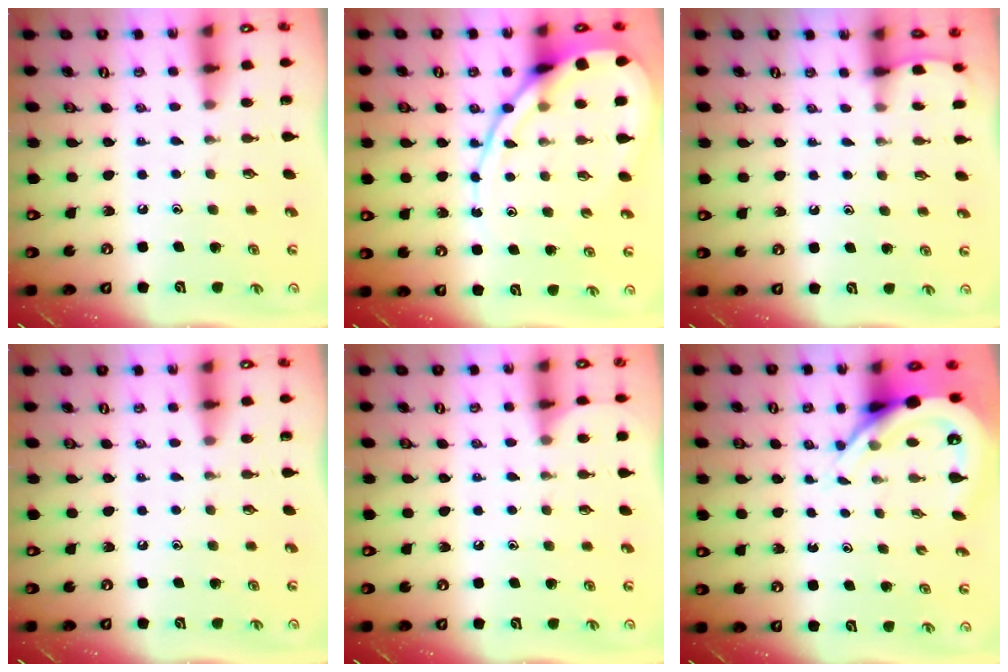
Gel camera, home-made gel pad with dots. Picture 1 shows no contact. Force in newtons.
{"total": 12.0, "press": 12.0, "slide": 0.9}
{"total": 2.2, "press": 2.2, "slide": 0.2}
{"total": 0.0}
{"total": 4.2, "press": 4.2, "slide": 0.5}
{"total": 6.4, "press": 6.3, "slide": 0.8}